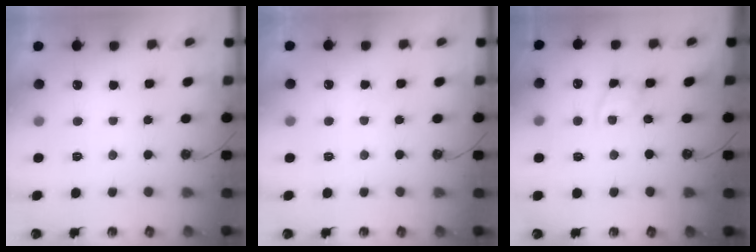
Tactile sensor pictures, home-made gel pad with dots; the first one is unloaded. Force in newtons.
{"total": 1.9, "press": 1.9, "slide": 0.3}
{"total": 2.9, "press": 2.9, "slide": 0.4}